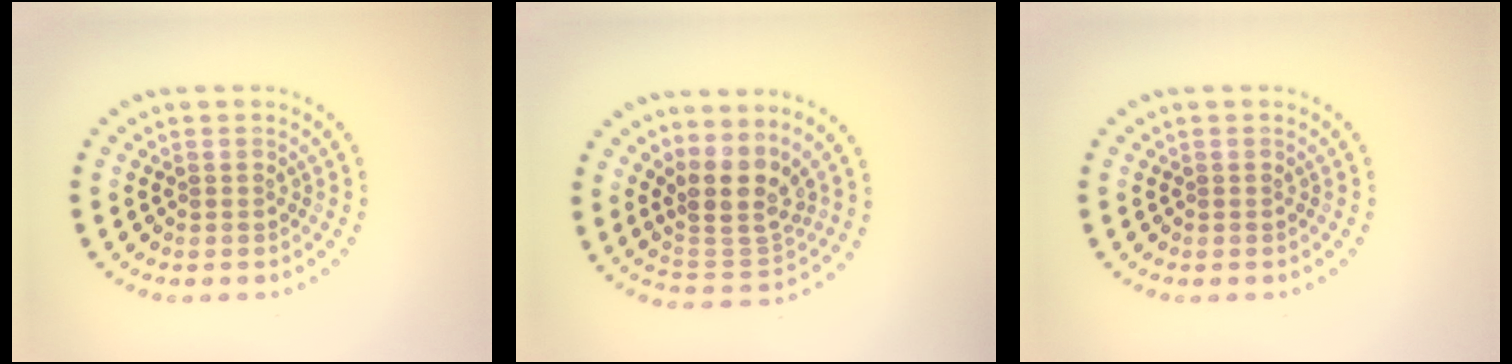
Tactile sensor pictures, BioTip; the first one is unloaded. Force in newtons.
{"total": 4.0, "press": 3.2, "slide": 2.5}
{"total": 0.0}